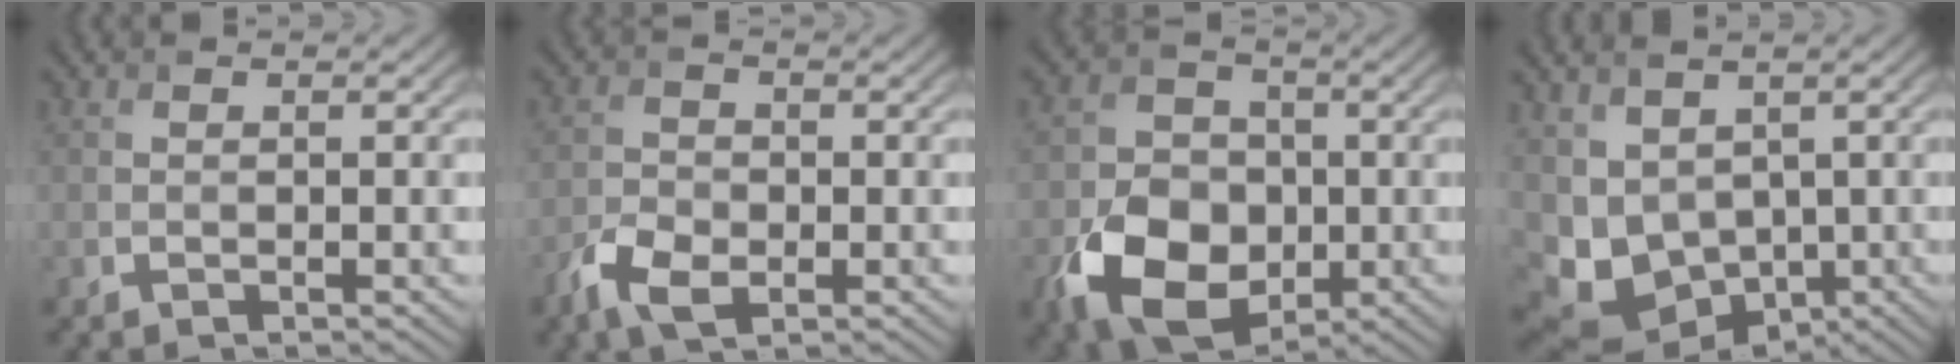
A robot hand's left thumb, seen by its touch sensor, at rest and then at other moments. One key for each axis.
{"total": 4.6, "fx": -2.4, "fy": 2.6, "fz": 3.0, "tx": -0.066, "ty": -0.007, "tz": -0.052}
{"total": 10.6, "fx": -3.4, "fy": 7.8, "fz": 6.3, "tx": -0.137, "ty": -0.022, "tz": -0.068}
{"total": 8.1, "fx": 1.0, "fy": 6.2, "fz": 5.1, "tx": -0.131, "ty": -0.028, "tz": 0.037}